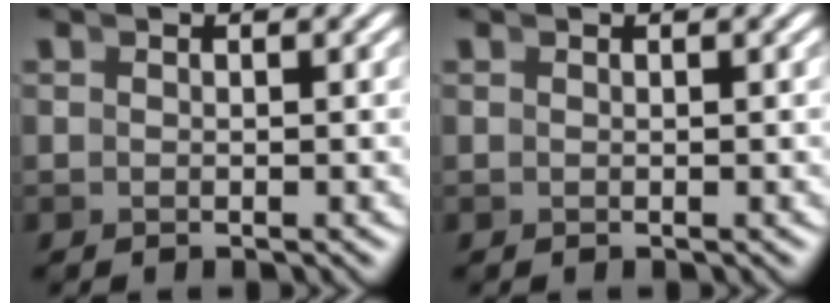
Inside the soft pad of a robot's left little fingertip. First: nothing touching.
{"total": 0.0}